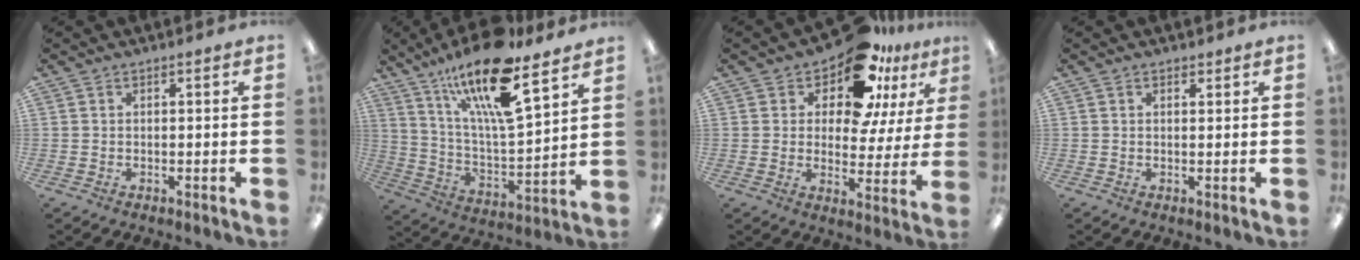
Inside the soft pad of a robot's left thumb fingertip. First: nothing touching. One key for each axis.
{"total": 21.0, "fx": 14.3, "fy": 6.0, "fz": 14.1, "tx": -0.248, "ty": -0.081, "tz": 0.241}
{"total": 14.5, "fx": 11.1, "fy": 6.2, "fz": 6.9, "tx": -0.123, "ty": -0.078, "tz": 0.193}
{"total": 0.9, "fx": 0.7, "fy": 0.5, "fz": 0.3, "tx": -0.006, "ty": 0.001, "tz": 0.013}